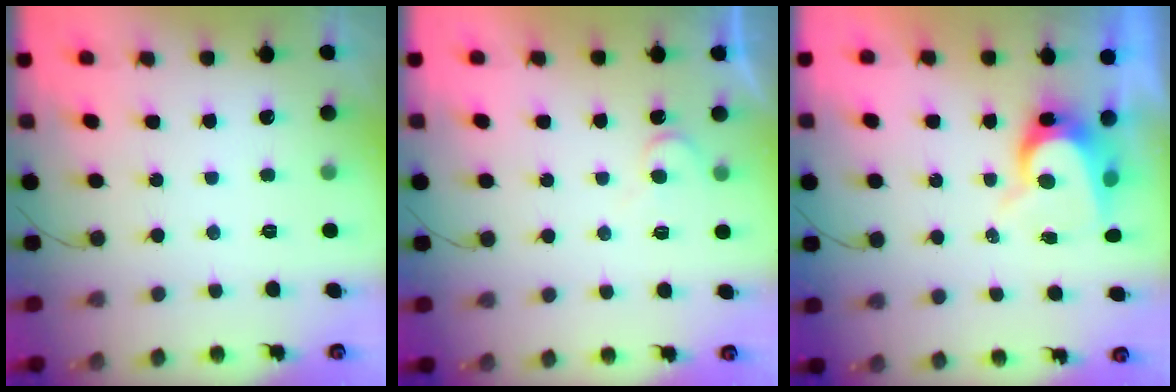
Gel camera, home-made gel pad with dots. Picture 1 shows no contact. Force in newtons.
{"total": 4.6, "press": 4.6, "slide": 0.4}
{"total": 8.3, "press": 8.2, "slide": 0.6}